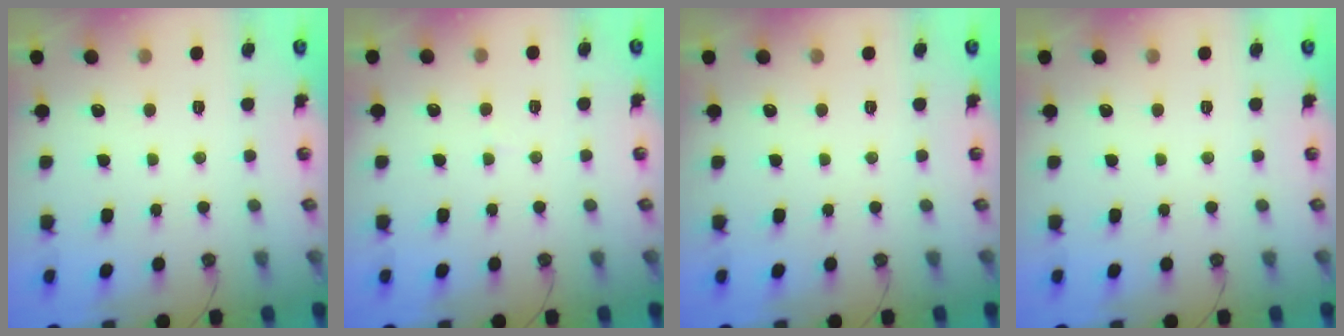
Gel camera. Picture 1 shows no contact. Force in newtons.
{"total": 3.5, "press": 3.5, "slide": 0.4}
{"total": 0.0}
{"total": 0.0}